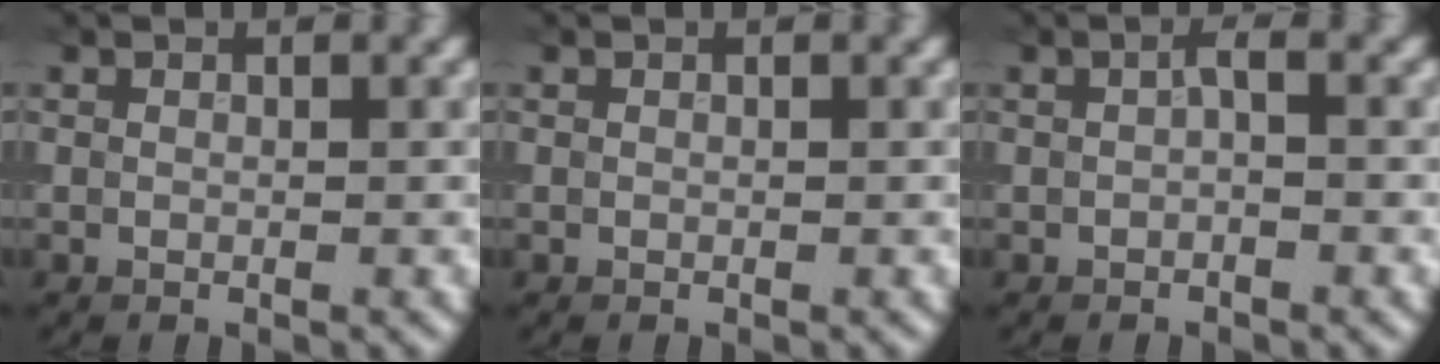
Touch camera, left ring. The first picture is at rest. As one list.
[{"total": 0.0}, {"total": 0.6, "force": [-0.1, 0.2, 0.6], "torque": [-0.012, 0.000, -0.002]}]